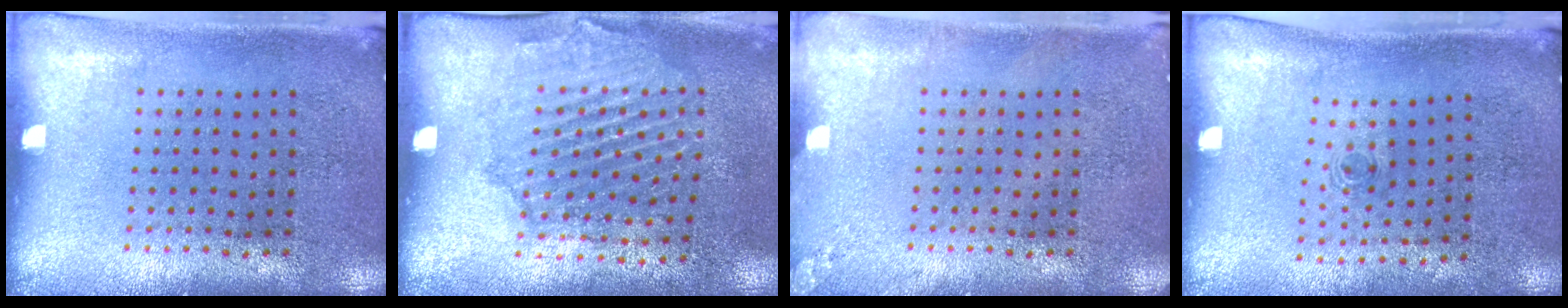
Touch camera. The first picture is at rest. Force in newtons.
{"total": 1.5, "press": 1.5, "slide": 0.4}
{"total": 1.0, "press": 1.0, "slide": 0.1}
{"total": 0.6, "press": 0.2, "slide": 0.5}